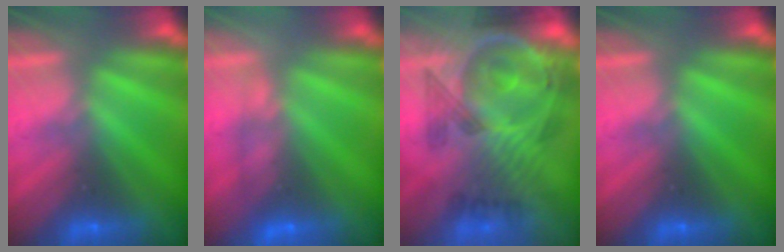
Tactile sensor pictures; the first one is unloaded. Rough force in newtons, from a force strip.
{"total": 4.7}
{"total": 6.7}
{"total": 0.0}